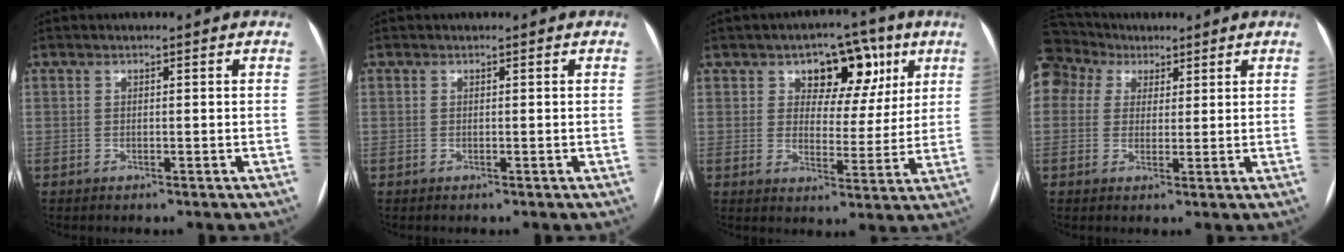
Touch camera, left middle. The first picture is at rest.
{"total": 0.0}
{"total": 9.5, "force": [4.7, 6.0, 5.7], "torque": [-0.059, 0.023, 0.066]}
{"total": 7.8, "force": [4.8, 6.0, 1.4], "torque": [-0.046, 0.044, 0.098]}